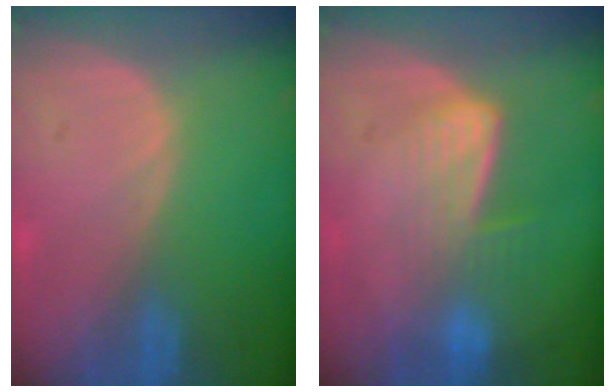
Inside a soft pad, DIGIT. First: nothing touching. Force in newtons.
{"total": 7.2, "press": 6.0, "slide": 4.0}